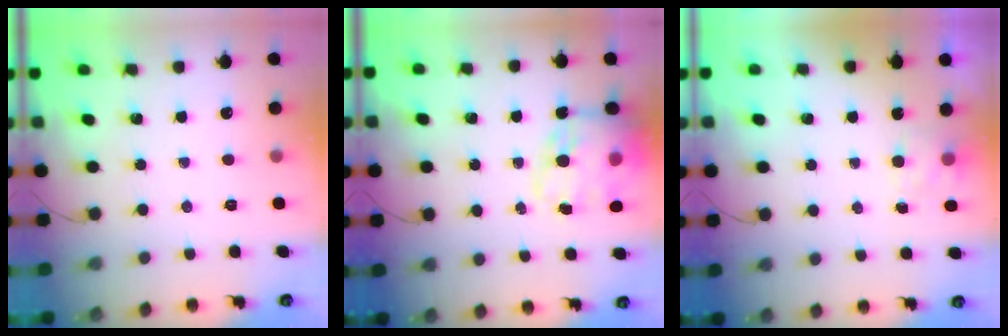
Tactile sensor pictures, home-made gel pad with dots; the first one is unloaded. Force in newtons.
{"total": 19.0, "press": 18.5, "slide": 4.4}
{"total": 4.7, "press": 4.5, "slide": 1.3}